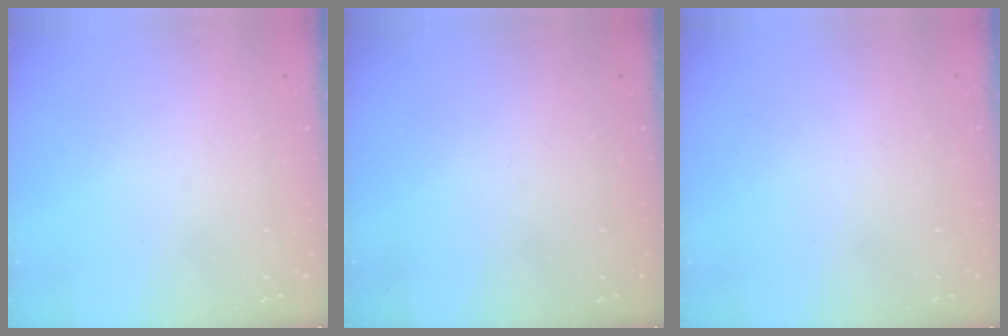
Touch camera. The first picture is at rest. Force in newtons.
{"total": 0.0}
{"total": 1.7, "press": 1.7, "slide": 0.1}